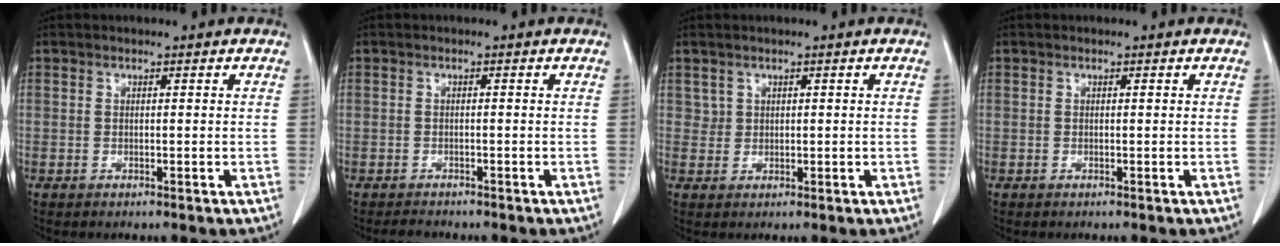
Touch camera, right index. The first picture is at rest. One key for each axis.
{"total": 1.1, "fx": -1.0, "fy": 0.3, "fz": 0.4, "tx": -0.012, "ty": -0.006, "tz": -0.014}
{"total": 1.3, "fx": 0.7, "fy": 1.1, "fz": 0.1, "tx": 0.009, "ty": 0.002, "tz": 0.009}
{"total": 0.0}